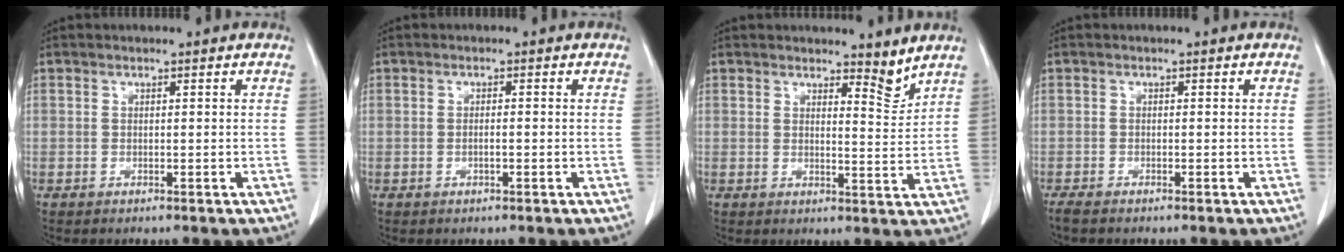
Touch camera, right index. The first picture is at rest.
{"total": 1.6, "force": [-0.3, 0.6, 1.4], "torque": [-0.031, 0.003, -0.004]}
{"total": 3.7, "force": [3.2, 0.8, 1.5], "torque": [-0.018, -0.020, 0.047]}
{"total": 2.3, "force": [-1.6, 1.0, 1.4], "torque": [-0.033, -0.005, -0.027]}